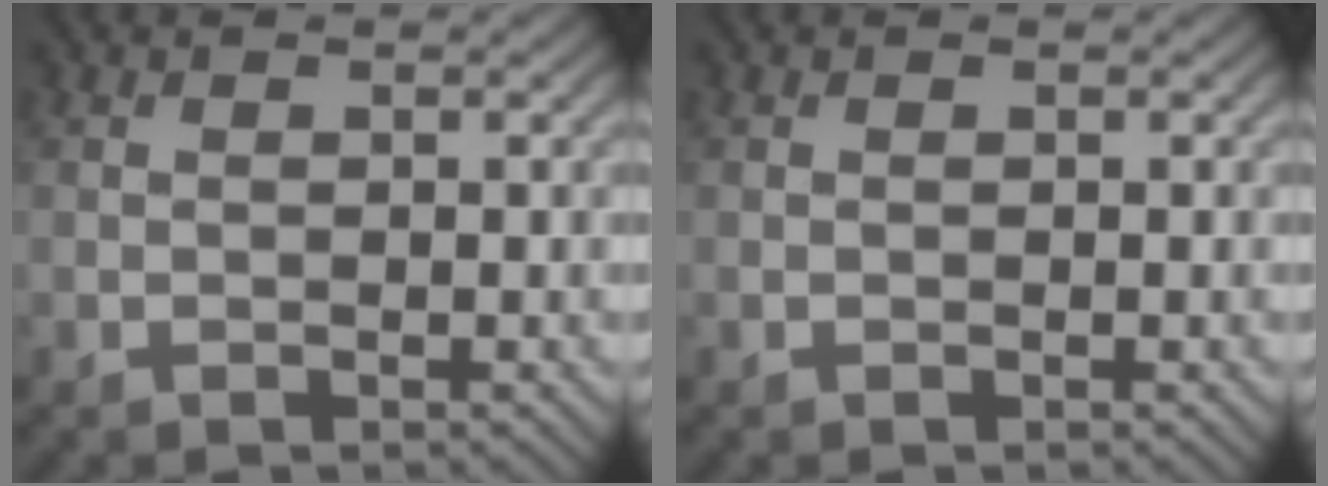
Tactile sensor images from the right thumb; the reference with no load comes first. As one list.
[{"total": 0.0}]